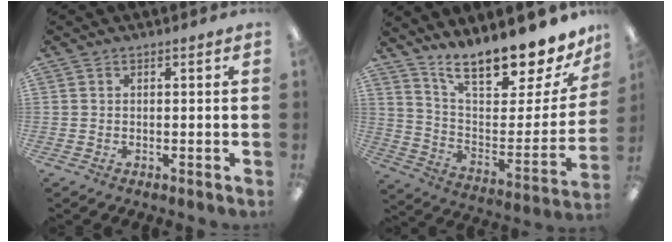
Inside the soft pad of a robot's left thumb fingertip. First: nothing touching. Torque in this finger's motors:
{"motor_torque": [0.44, 0.37, 1.50, -1.27, 0.11]}